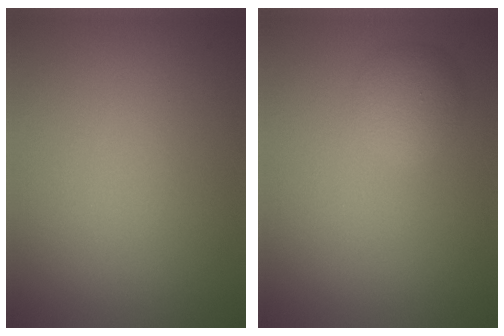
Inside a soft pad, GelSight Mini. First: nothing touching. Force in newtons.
{"total": 2.2, "press": 2.2, "slide": 0.1}